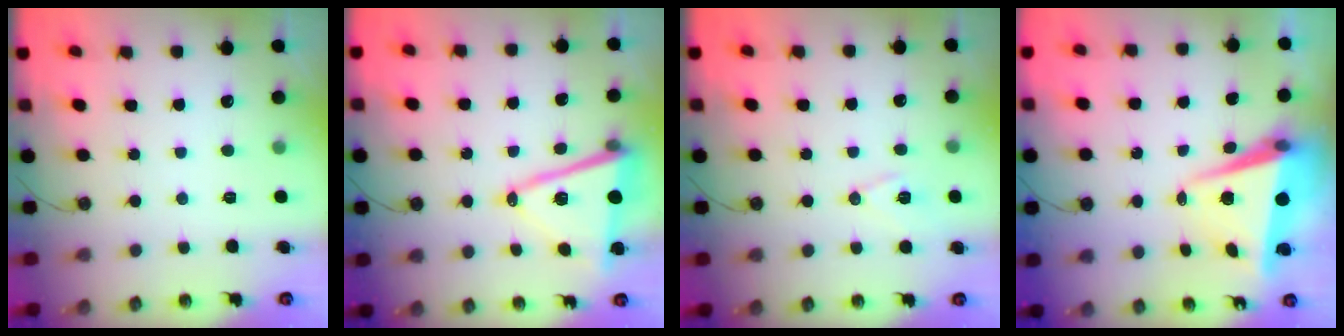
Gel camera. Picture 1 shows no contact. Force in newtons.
{"total": 14.1, "press": 13.9, "slide": 2.5}
{"total": 8.9, "press": 8.2, "slide": 3.5}
{"total": 7.0, "press": 6.8, "slide": 1.9}